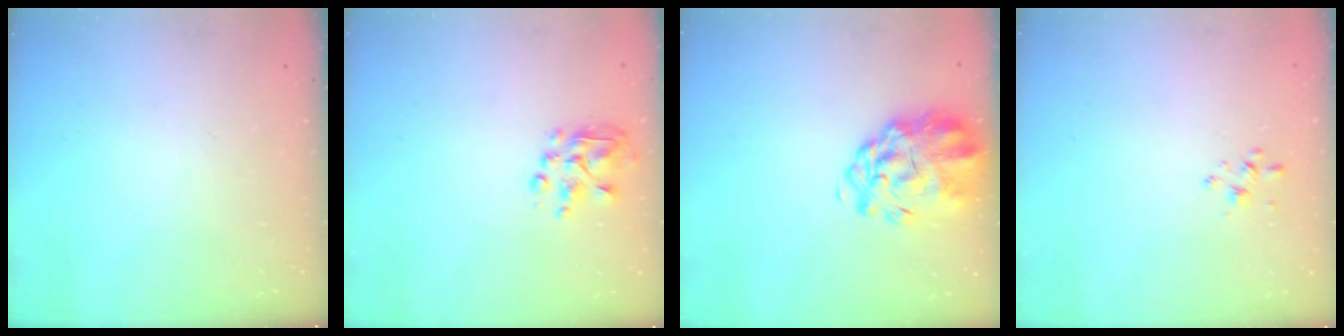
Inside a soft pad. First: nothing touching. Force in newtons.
{"total": 5.3, "press": 5.2, "slide": 0.7}
{"total": 6.1, "press": 5.5, "slide": 2.7}
{"total": 2.1, "press": 2.0, "slide": 0.6}